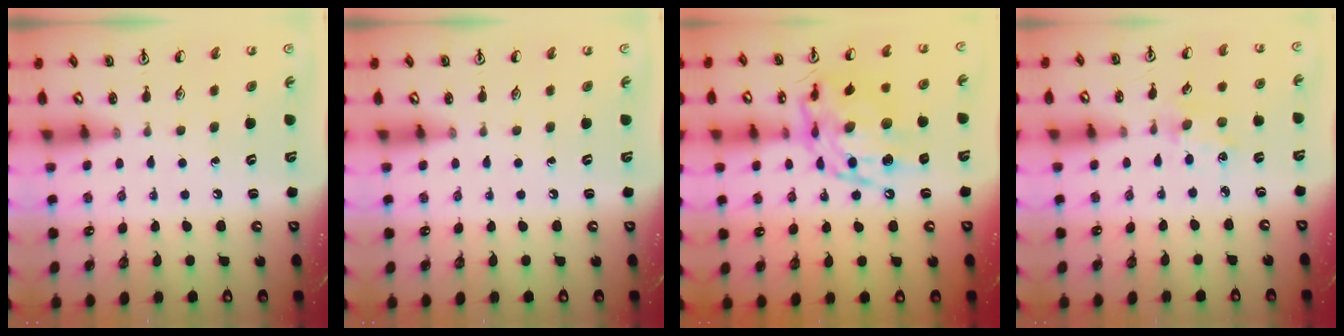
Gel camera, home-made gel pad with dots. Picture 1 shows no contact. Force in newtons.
{"total": 0.0}
{"total": 15.2, "press": 15.1, "slide": 1.2}
{"total": 2.3, "press": 2.2, "slide": 0.4}